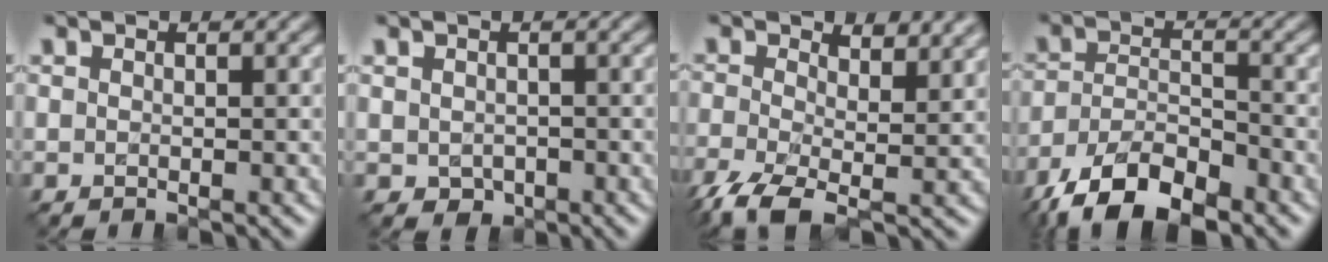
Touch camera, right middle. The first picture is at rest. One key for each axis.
{"total": 1.1, "fx": -0.1, "fy": 1.0, "fz": 0.4, "tx": -0.010, "ty": -0.004, "tz": -0.001}
{"total": 6.6, "fx": -1.1, "fy": 3.2, "fz": 5.6, "tx": -0.127, "ty": -0.009, "tz": -0.037}
{"total": 8.3, "fx": -6.1, "fy": 3.1, "fz": 4.7, "tx": -0.087, "ty": -0.004, "tz": -0.122}